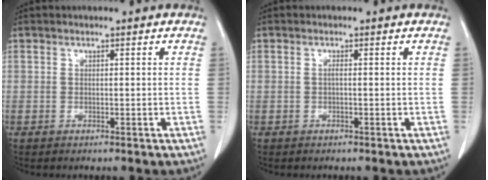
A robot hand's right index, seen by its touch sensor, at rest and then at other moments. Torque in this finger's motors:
{"motor_torque": [0.03, 0.00, 0.00, 0.01]}